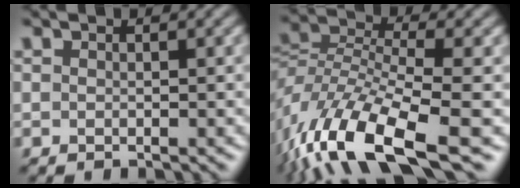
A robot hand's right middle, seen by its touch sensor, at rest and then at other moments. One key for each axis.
{"total": 11.7, "fx": -5.8, "fy": 4.4, "fz": 9.1, "tx": -0.177, "ty": -0.005, "tz": -0.112}